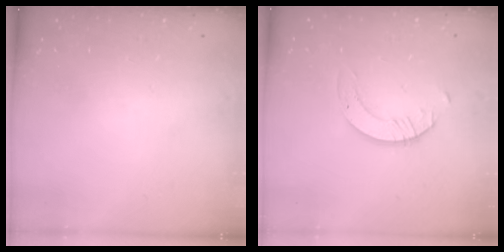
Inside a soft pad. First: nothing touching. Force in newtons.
{"total": 2.1, "press": 2.1, "slide": 0.2}